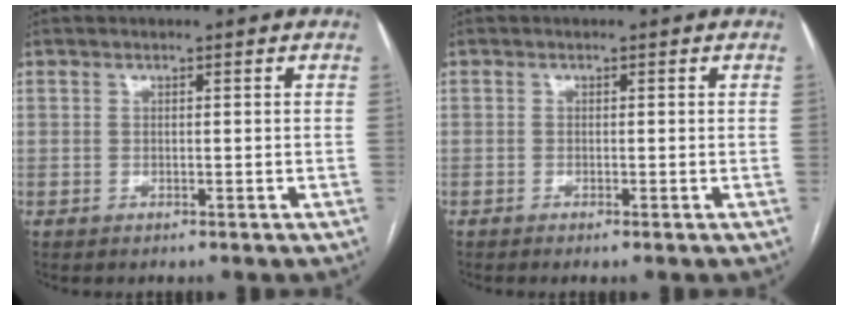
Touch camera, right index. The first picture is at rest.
{"total": 0.7, "force": [-0.5, -0.1, 0.5], "torque": [-0.010, -0.001, -0.008]}